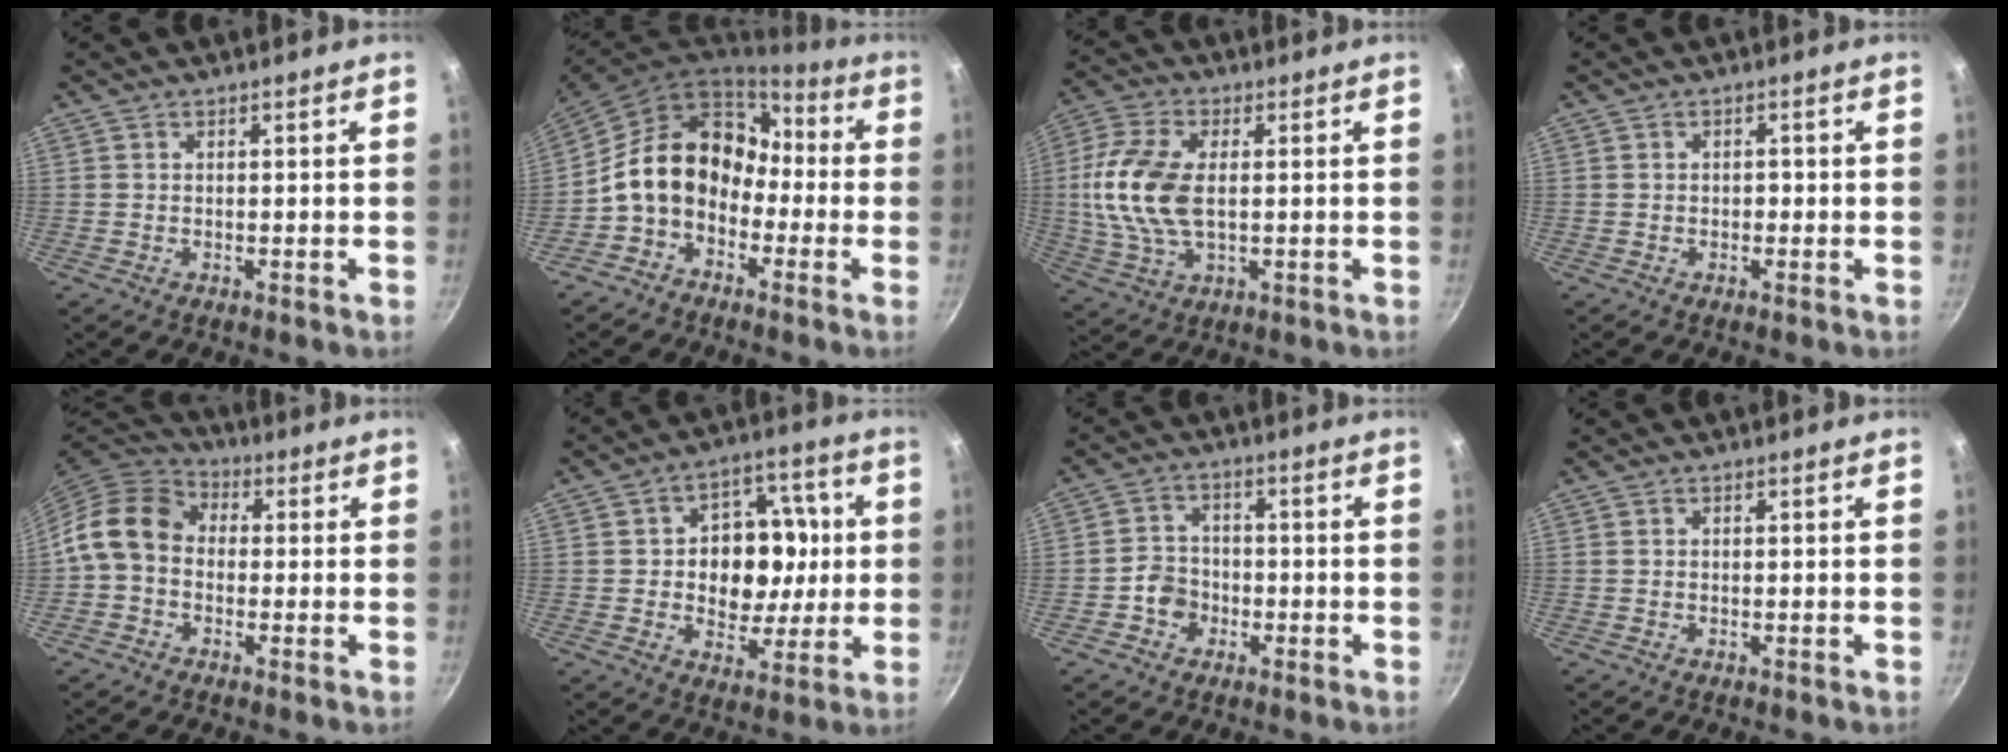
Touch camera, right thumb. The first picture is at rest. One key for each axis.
{"total": 15.8, "fx": -2.7, "fy": 12.4, "fz": 9.5, "tx": -0.139, "ty": 0.073, "tz": -0.063}
{"total": 13.6, "fx": 0.6, "fy": 7.4, "fz": 11.3, "tx": -0.234, "ty": 0.007, "tz": 0.006}
{"total": 1.0, "fx": -0.3, "fy": 0.8, "fz": 0.6, "tx": -0.006, "ty": 0.004, "tz": -0.005}
{"total": 10.5, "fx": -0.5, "fy": 8.3, "fz": 6.4, "tx": -0.098, "ty": 0.034, "tz": -0.032}
{"total": 14.8, "fx": 0.4, "fy": 11.3, "fz": 9.5, "tx": -0.093, "ty": 0.009, "tz": 0.005}
{"total": 4.7, "fx": -1.9, "fy": 4.0, "fz": 1.6, "tx": -0.002, "ty": 0.025, "tz": -0.037}
{"total": 0.0}